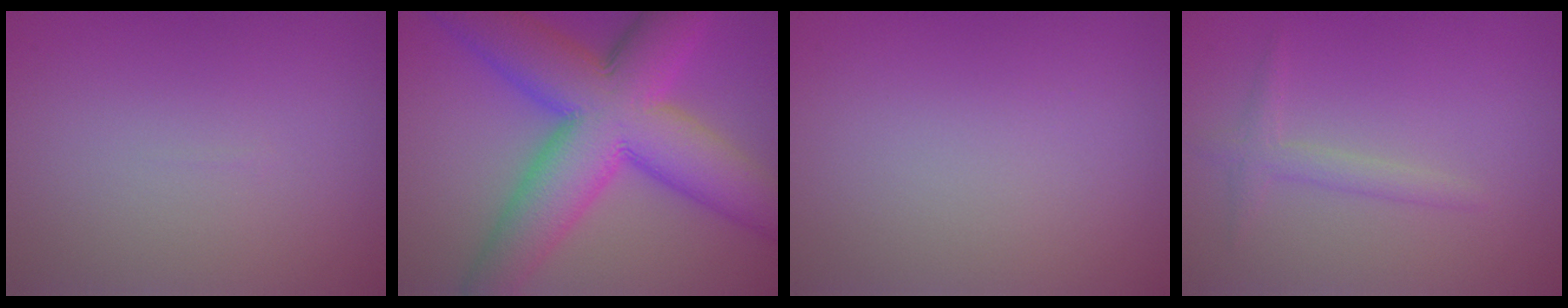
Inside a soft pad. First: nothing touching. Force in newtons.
{"total": 14.2, "press": 14.2, "slide": 0.2}
{"total": 0.0}
{"total": 1.7, "press": 1.7, "slide": 0.1}